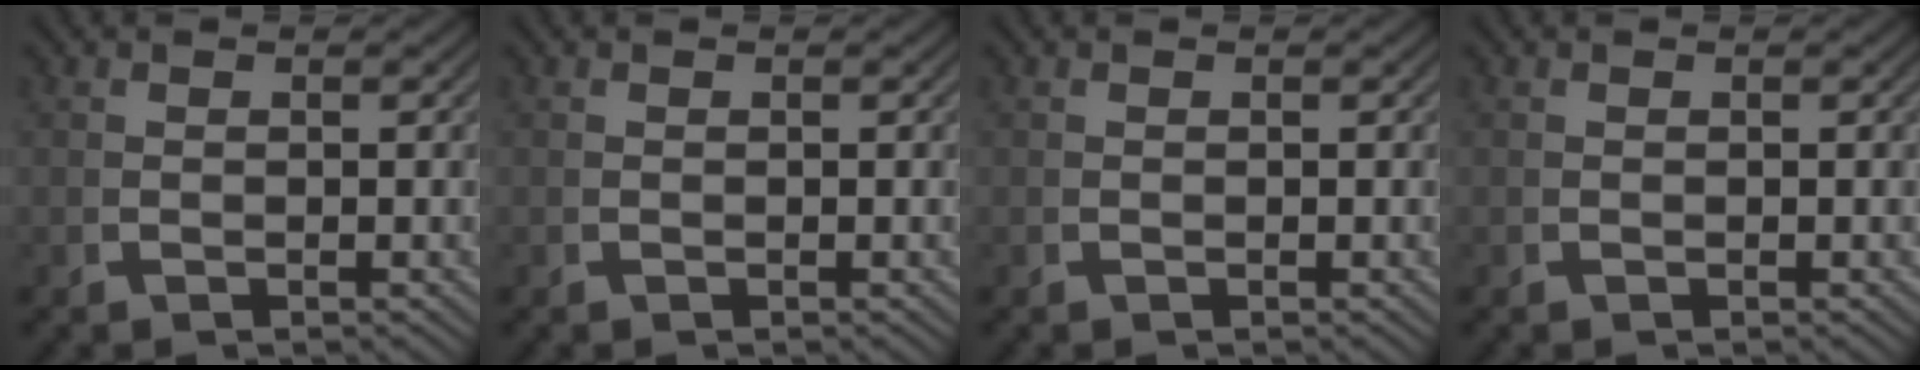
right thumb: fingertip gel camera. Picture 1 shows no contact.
{"total": 0.0}
{"total": 0.0}
{"total": 0.0}